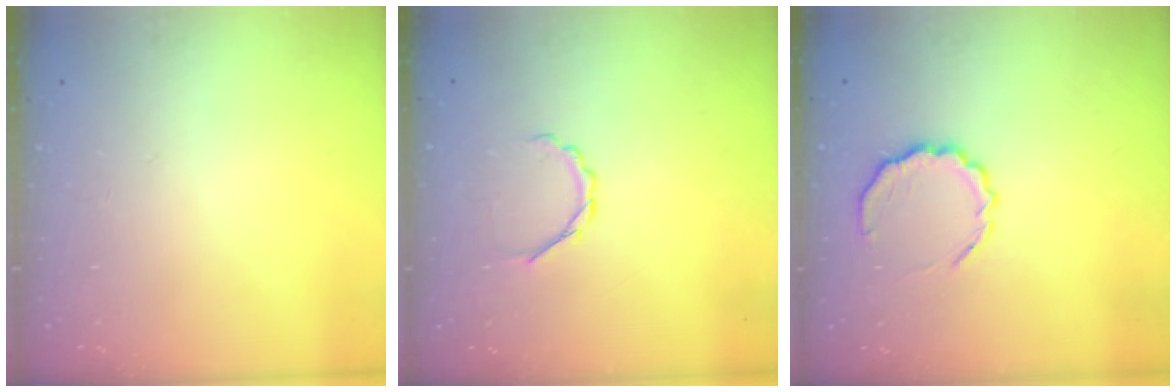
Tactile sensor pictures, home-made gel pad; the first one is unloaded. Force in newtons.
{"total": 3.0, "press": 2.8, "slide": 0.9}
{"total": 9.1, "press": 9.0, "slide": 1.6}